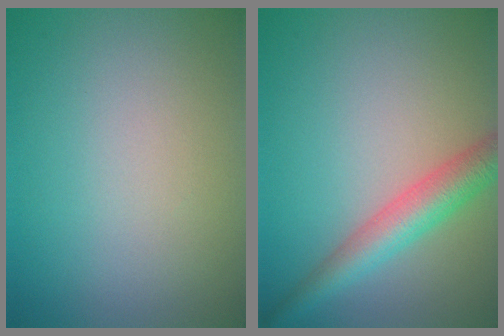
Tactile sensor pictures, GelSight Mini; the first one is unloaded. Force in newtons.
{"total": 4.5, "press": 4.5, "slide": 0.2}